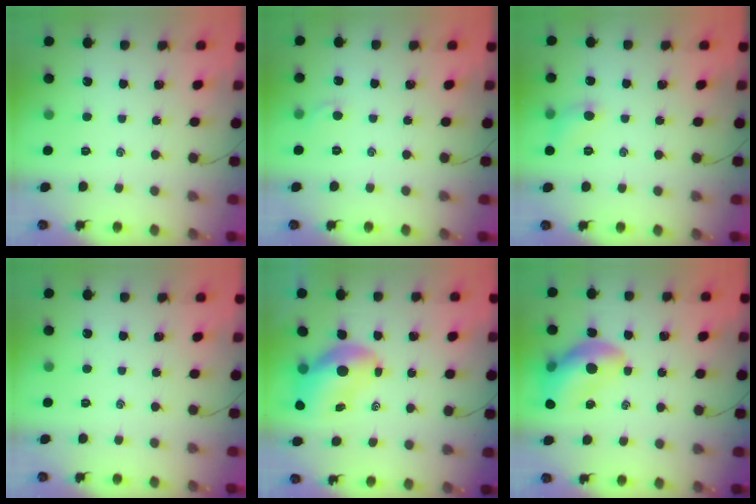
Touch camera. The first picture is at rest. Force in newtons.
{"total": 3.1, "press": 2.9, "slide": 1.0}
{"total": 6.5, "press": 6.3, "slide": 1.6}
{"total": 0.0}
{"total": 8.3, "press": 8.0, "slide": 2.4}
{"total": 12.6, "press": 12.1, "slide": 3.4}